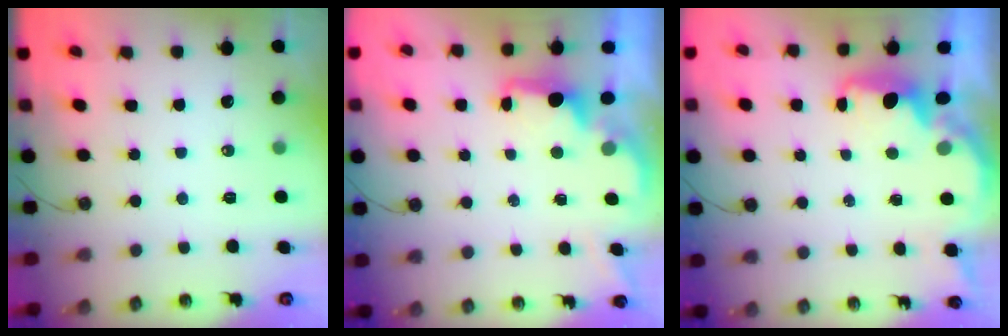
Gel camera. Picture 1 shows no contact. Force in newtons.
{"total": 1.9, "press": 1.8, "slide": 0.8}
{"total": 2.1, "press": 2.0, "slide": 0.8}